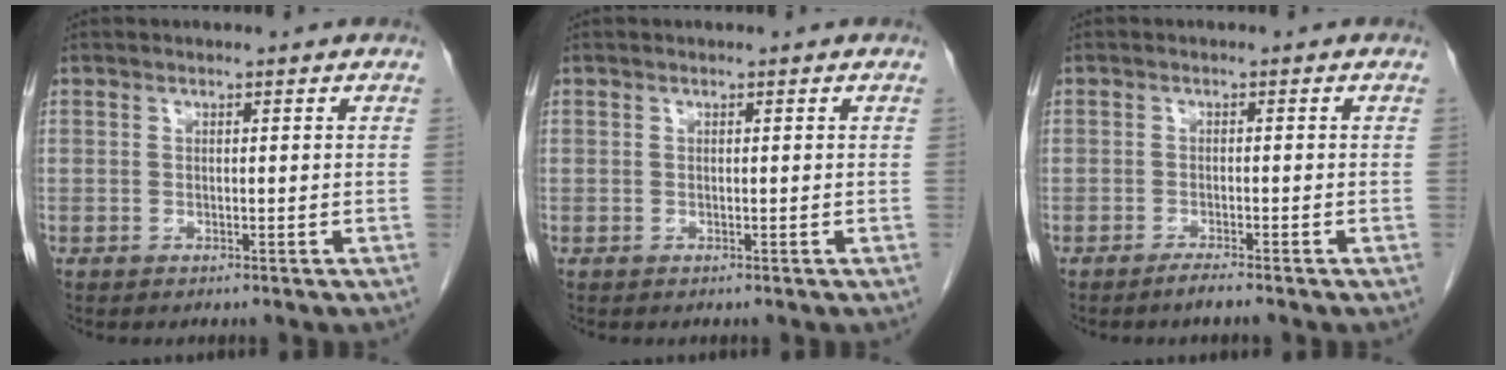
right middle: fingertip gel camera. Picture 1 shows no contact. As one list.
[{"total": 0.0}, {"total": 1.7, "force": [-1.4, -0.2, 0.9], "torque": [-0.022, -0.003, -0.028]}]